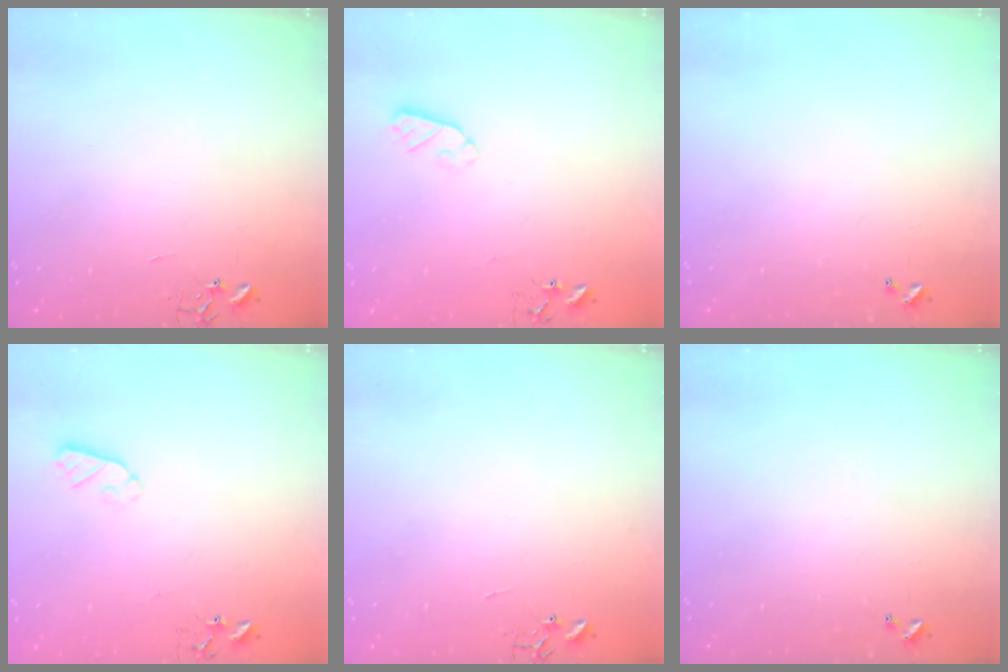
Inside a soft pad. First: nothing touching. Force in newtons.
{"total": 5.5, "press": 5.5, "slide": 0.5}
{"total": 0.0}
{"total": 5.5, "press": 5.5, "slide": 0.5}
{"total": 0.0}
{"total": 0.0}